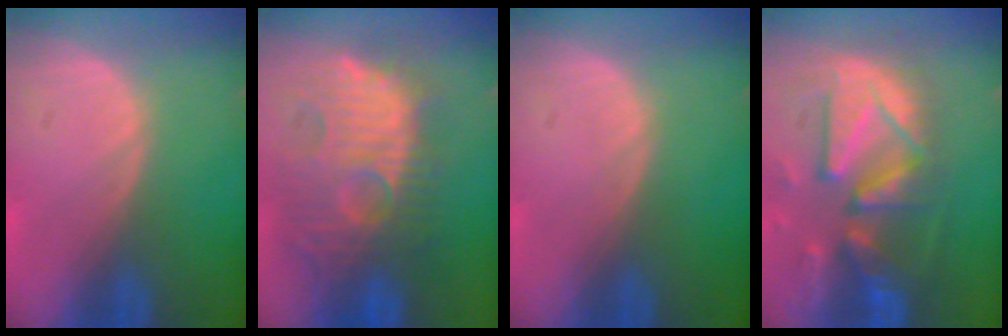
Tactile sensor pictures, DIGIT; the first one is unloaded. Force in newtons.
{"total": 12.8, "press": 12.2, "slide": 3.9}
{"total": 0.0}
{"total": 13.3, "press": 11.4, "slide": 6.7}